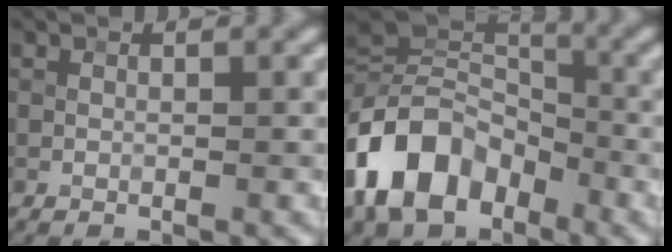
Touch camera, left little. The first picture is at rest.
{"total": 11.3, "force": [-4.9, 7.5, 6.8], "torque": [-0.131, 0.010, -0.110]}